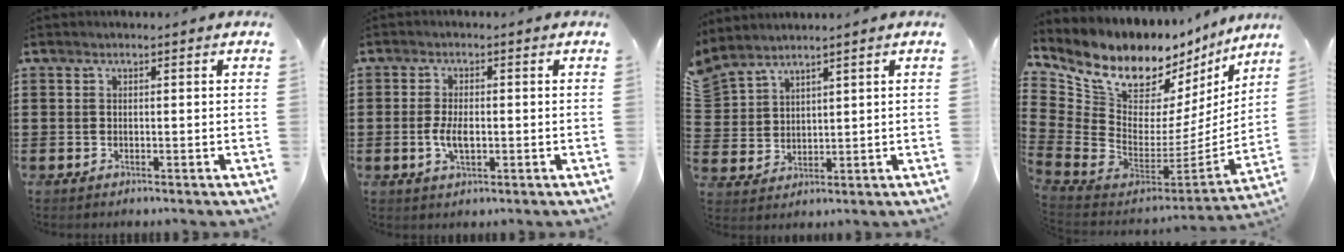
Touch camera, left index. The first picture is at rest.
{"total": 4.1, "force": [-0.7, 1.8, 3.6], "torque": [-0.078, -0.002, -0.017]}
{"total": 3.6, "force": [3.2, 1.5, -0.1], "torque": [-0.017, -0.012, 0.060]}
{"total": 10.2, "force": [8.2, 4.9, 3.7], "torque": [-0.115, -0.087, 0.146]}